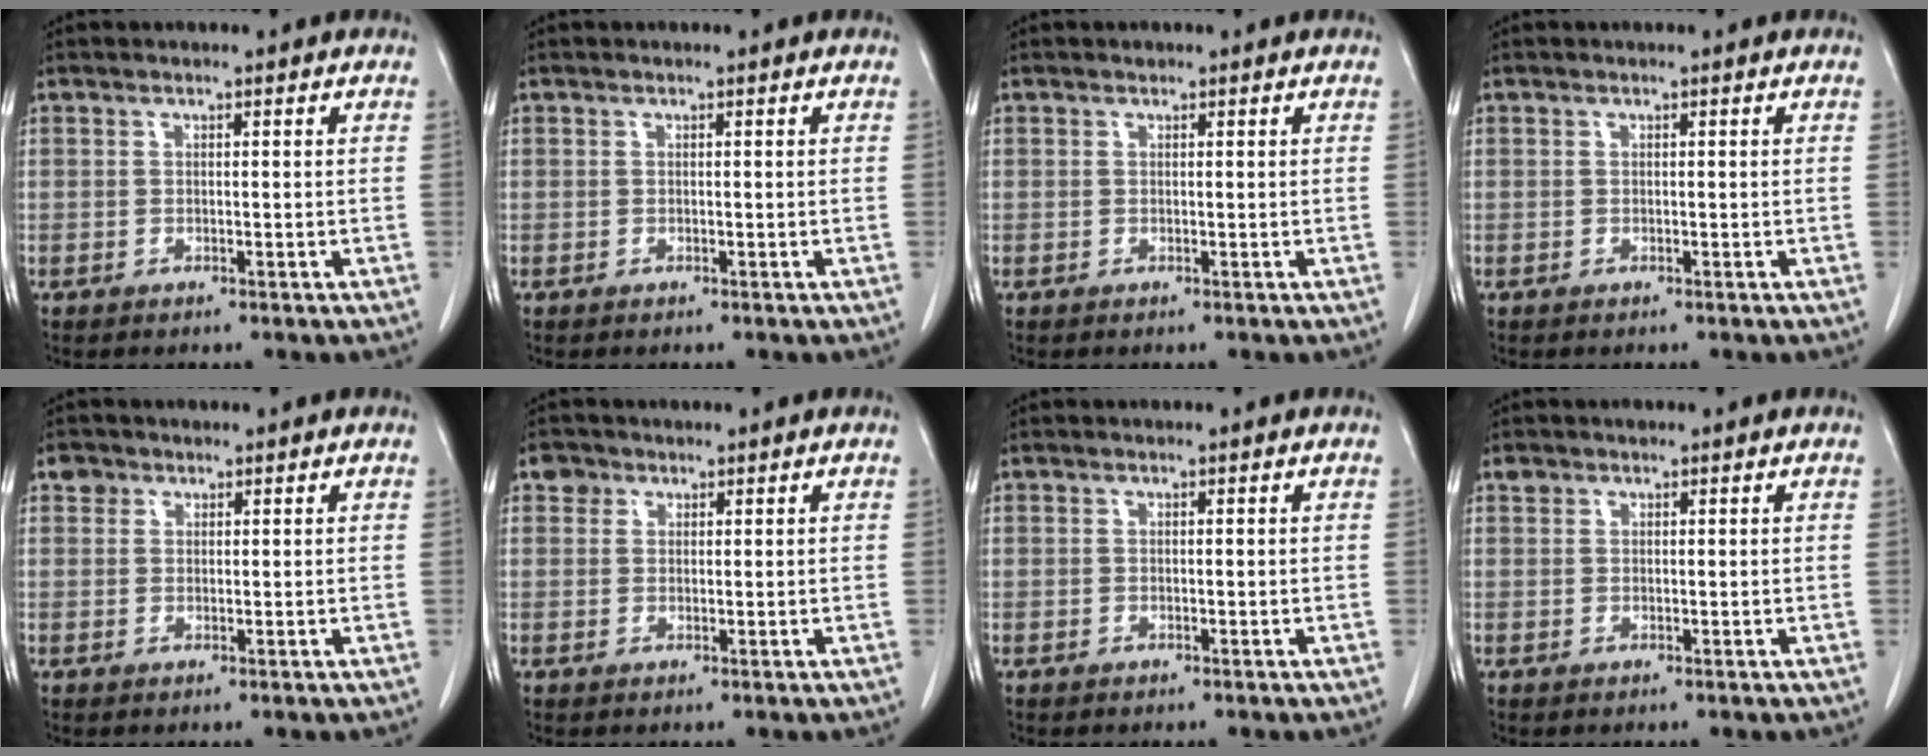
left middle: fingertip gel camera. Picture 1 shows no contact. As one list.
[{"total": 0.0}, {"total": 0.0}, {"total": 0.0}, {"total": 1.7, "force": [0.9, 1.4, 0.2], "torque": [0.007, 0.006, 0.010]}, {"total": 2.0, "force": [1.1, 1.6, 0.3], "torque": [0.004, 0.006, 0.013]}, {"total": 0.0}, {"total": 1.0, "force": [0.7, 0.7, 0.1], "torque": [0.002, 0.009, 0.010]}]